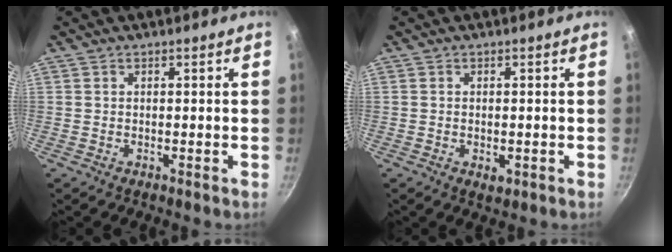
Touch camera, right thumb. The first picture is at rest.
{"total": 2.2, "force": [-0.5, 1.3, 1.7], "torque": [-0.024, -0.004, -0.007]}